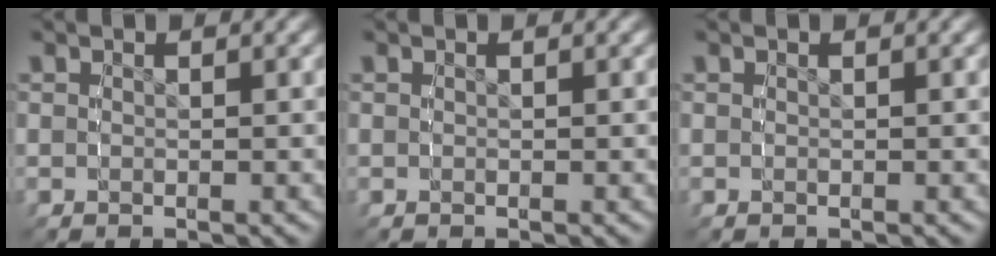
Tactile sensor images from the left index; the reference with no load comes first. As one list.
[{"total": 0.0}, {"total": 0.0}]